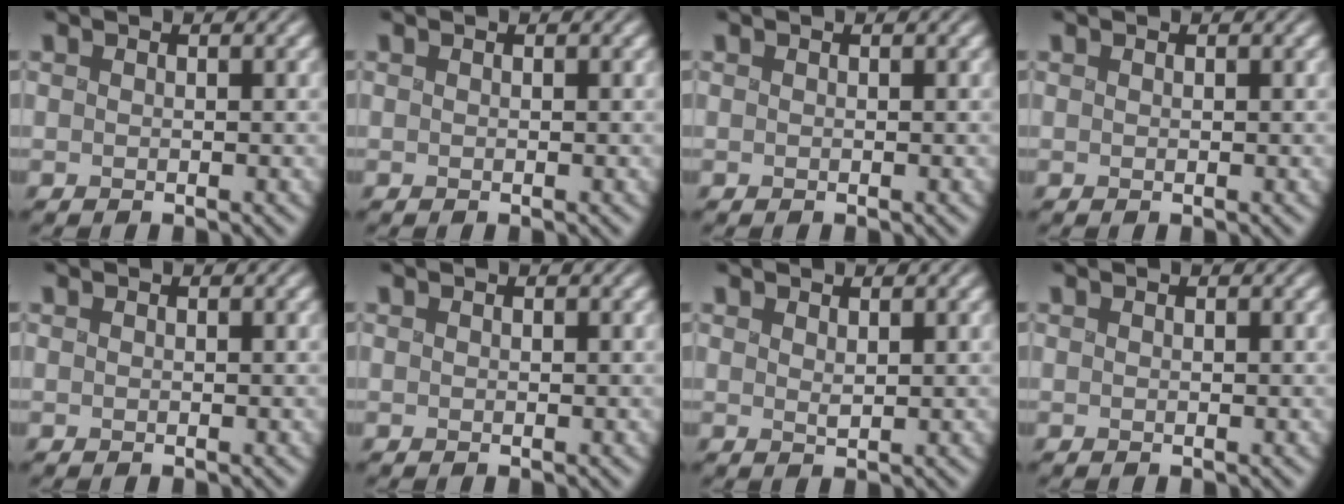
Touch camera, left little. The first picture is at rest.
{"total": 0.0}
{"total": 0.0}
{"total": 0.0}
{"total": 0.0}
{"total": 0.0}
{"total": 0.9, "force": [0.7, 0.2, 0.5], "torque": [-0.006, 0.001, 0.015]}
{"total": 0.0}